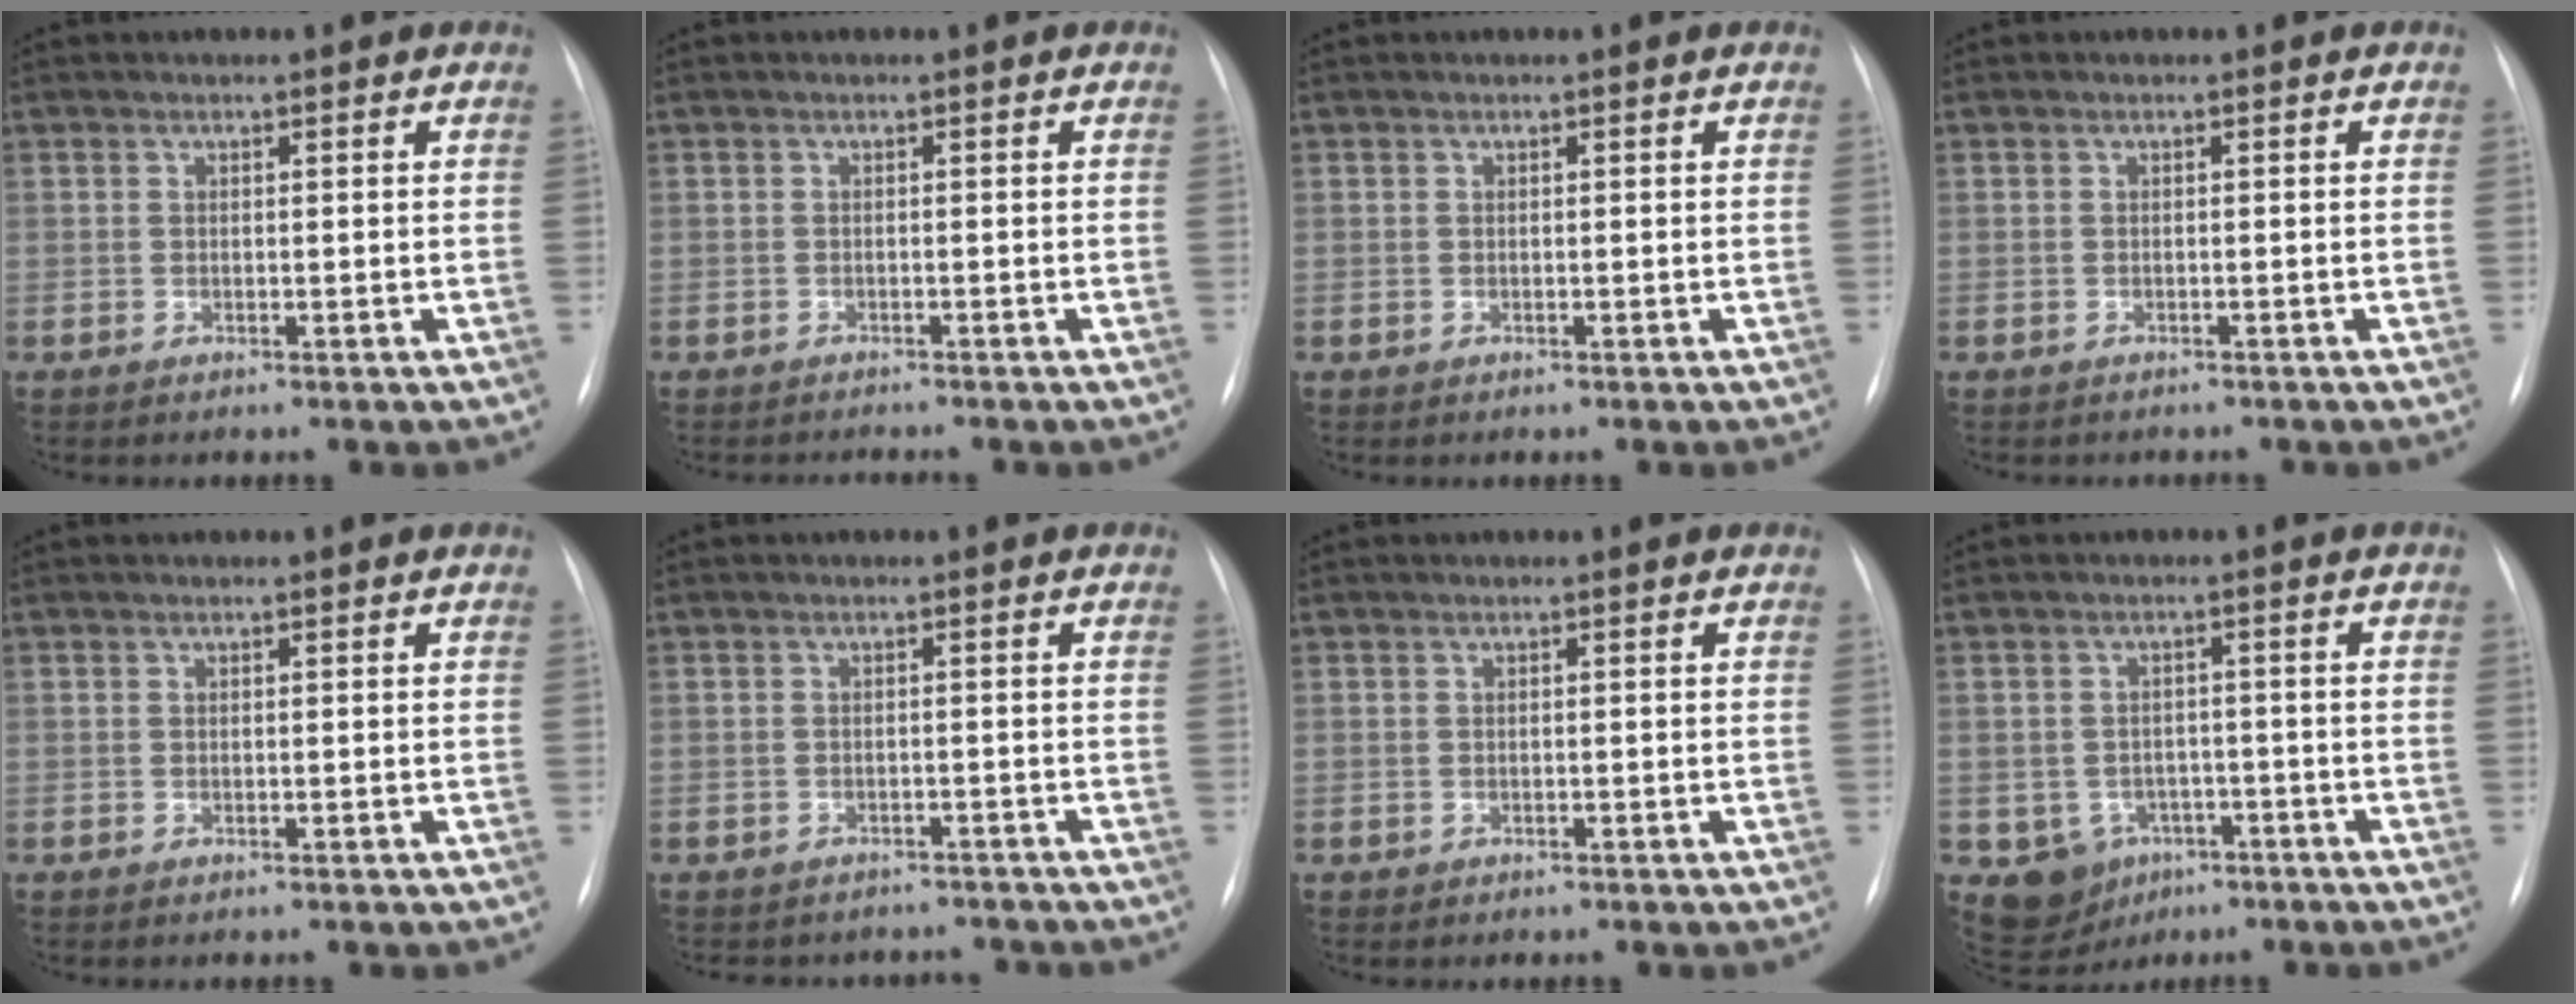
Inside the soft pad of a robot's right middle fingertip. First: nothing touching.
{"total": 1.3, "force": [-1.3, -0.2, -0.1], "torque": [0.002, -0.006, -0.019]}
{"total": 0.0}
{"total": 1.4, "force": [-1.2, 0.5, 0.3], "torque": [-0.010, -0.002, -0.014]}
{"total": 0.0}
{"total": 5.9, "force": [-5.3, 2.5, 0.2], "torque": [-0.002, 0.011, -0.057]}
{"total": 0.0}
{"total": 7.5, "force": [-3.5, 6.4, 1.7], "torque": [-0.035, 0.011, -0.039]}